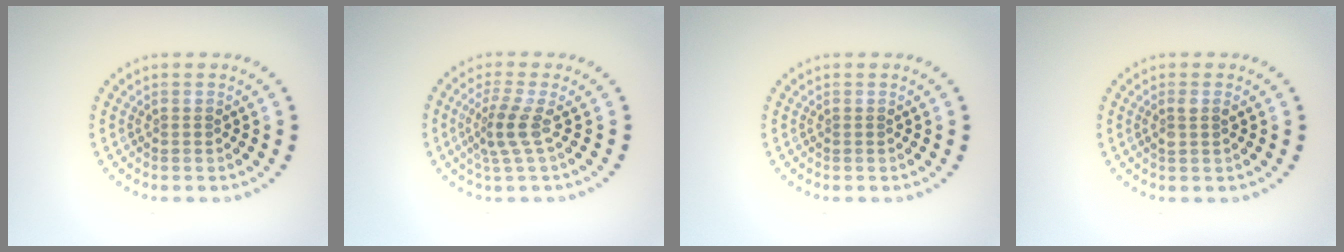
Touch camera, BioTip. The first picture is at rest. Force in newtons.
{"total": 2.5, "press": 1.8, "slide": 1.7}
{"total": 0.0}
{"total": 1.4, "press": 1.2, "slide": 0.7}